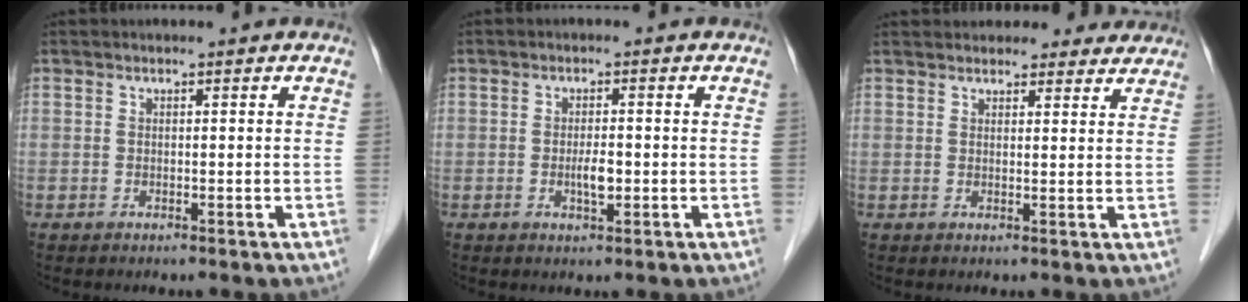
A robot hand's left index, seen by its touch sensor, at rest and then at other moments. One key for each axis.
{"total": 2.6, "fx": -0.6, "fy": 0.7, "fz": 2.4, "tx": -0.046, "ty": 0.001, "tz": -0.007}
{"total": 12.7, "fx": 11.7, "fy": 4.1, "fz": 3.1, "tx": -0.017, "ty": 0.033, "tz": 0.140}